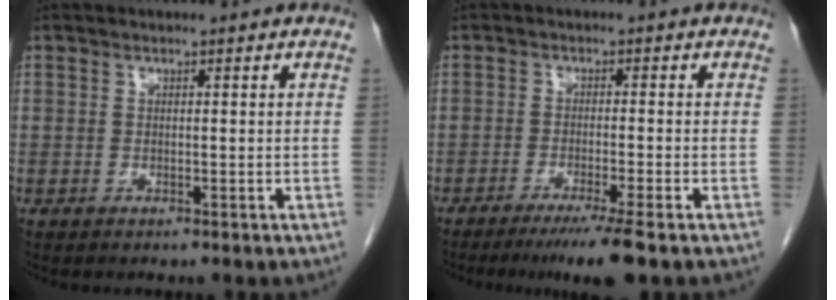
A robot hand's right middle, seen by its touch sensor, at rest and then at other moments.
{"total": 6.4, "force": [-4.6, -1.0, 4.4], "torque": [-0.066, -0.019, -0.078]}